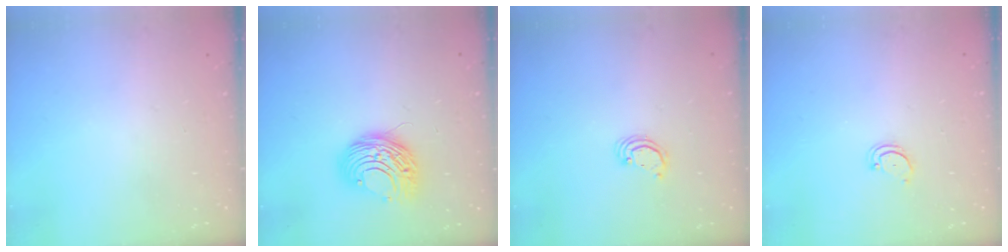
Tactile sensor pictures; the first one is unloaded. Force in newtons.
{"total": 10.0, "press": 10.0, "slide": 0.9}
{"total": 2.2, "press": 2.2, "slide": 0.2}
{"total": 2.7, "press": 2.7, "slide": 0.3}